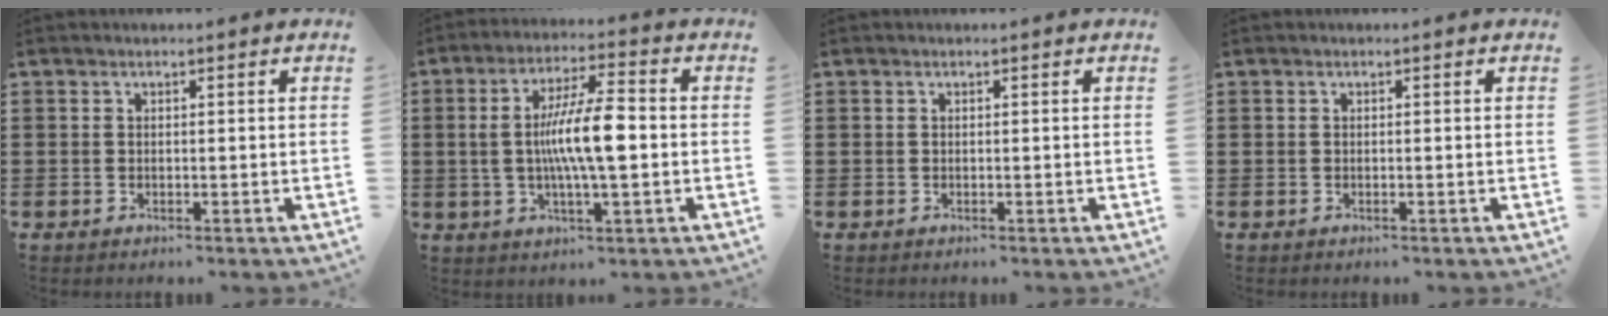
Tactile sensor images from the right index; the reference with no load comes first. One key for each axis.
{"total": 10.0, "fx": -0.3, "fy": 2.0, "fz": 9.8, "tx": -0.184, "ty": 0.001, "tz": -0.010}
{"total": 0.0}
{"total": 0.0}